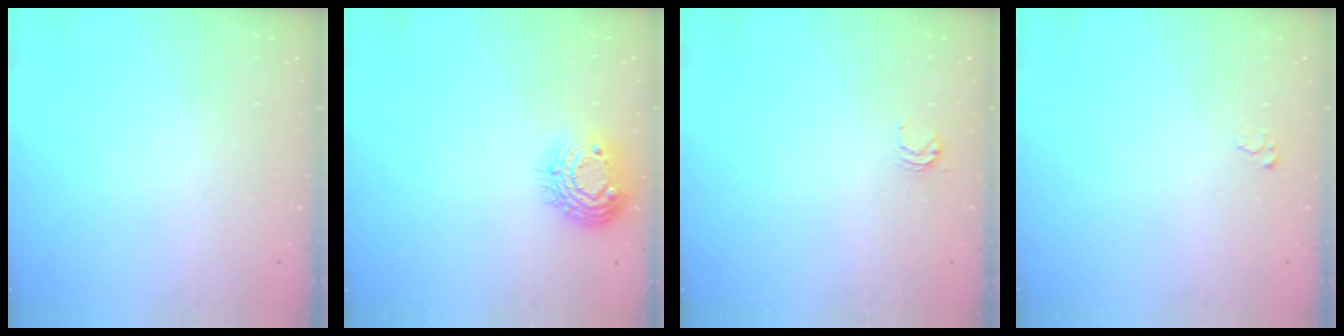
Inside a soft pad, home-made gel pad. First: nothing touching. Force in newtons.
{"total": 11.6, "press": 11.6, "slide": 0.9}
{"total": 3.3, "press": 3.3, "slide": 0.3}
{"total": 2.5, "press": 2.5, "slide": 0.3}